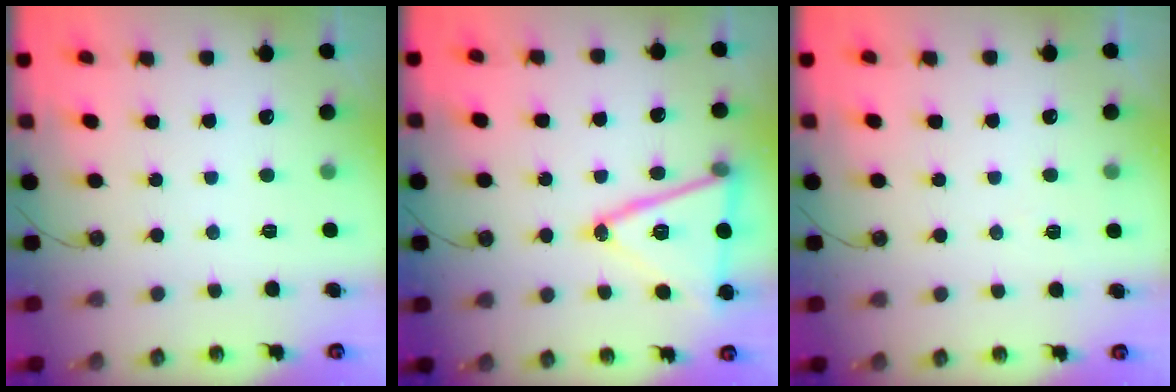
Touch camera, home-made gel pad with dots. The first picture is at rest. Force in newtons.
{"total": 18.1, "press": 17.8, "slide": 3.4}
{"total": 4.9, "press": 2.5, "slide": 4.2}